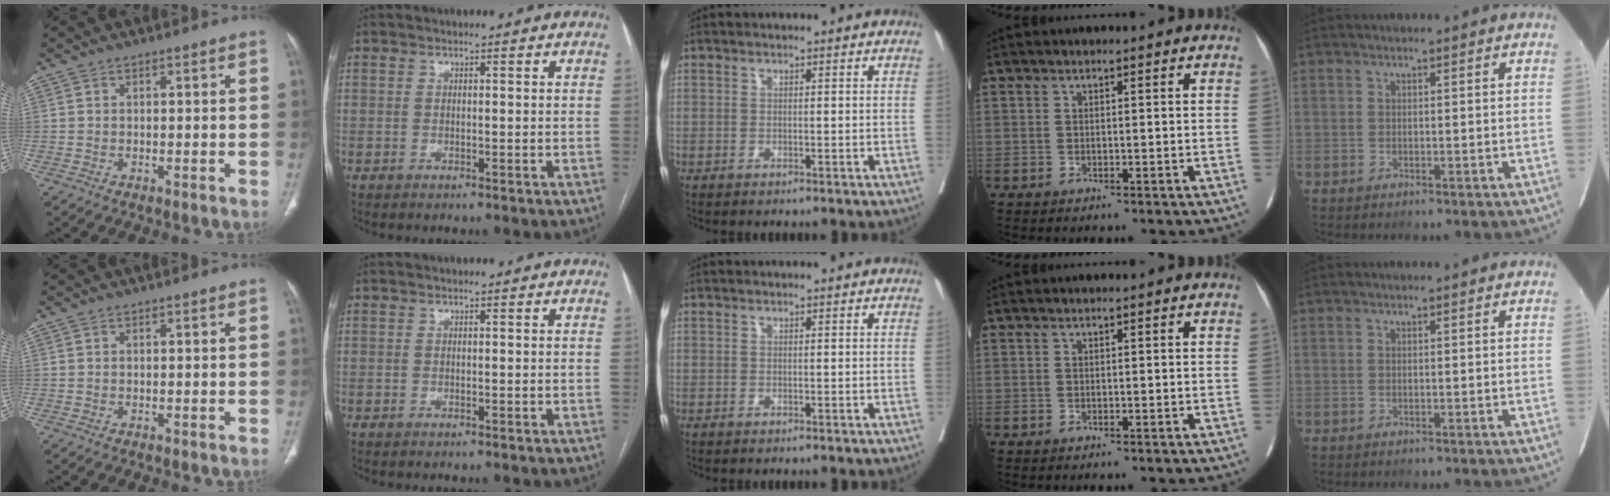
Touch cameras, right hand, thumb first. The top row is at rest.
{}